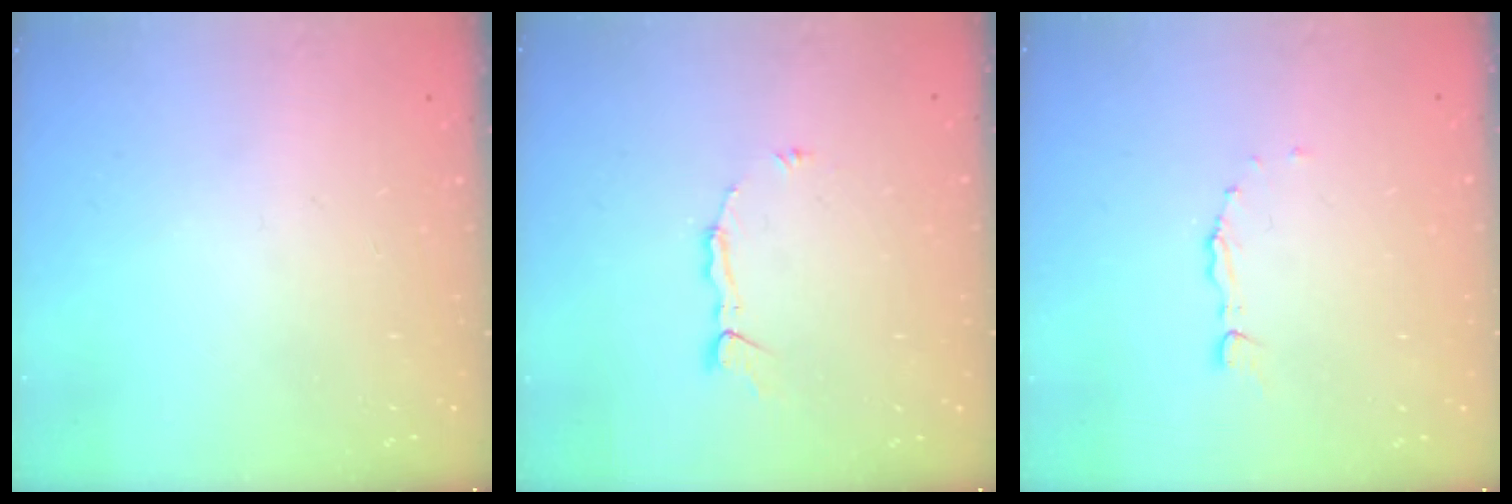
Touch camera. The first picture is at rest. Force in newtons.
{"total": 3.5, "press": 3.5, "slide": 0.1}
{"total": 1.7, "press": 1.7, "slide": 0.4}